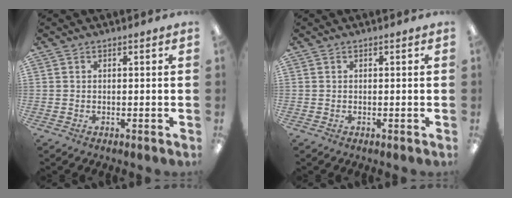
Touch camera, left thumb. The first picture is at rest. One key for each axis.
{"total": 0.0}